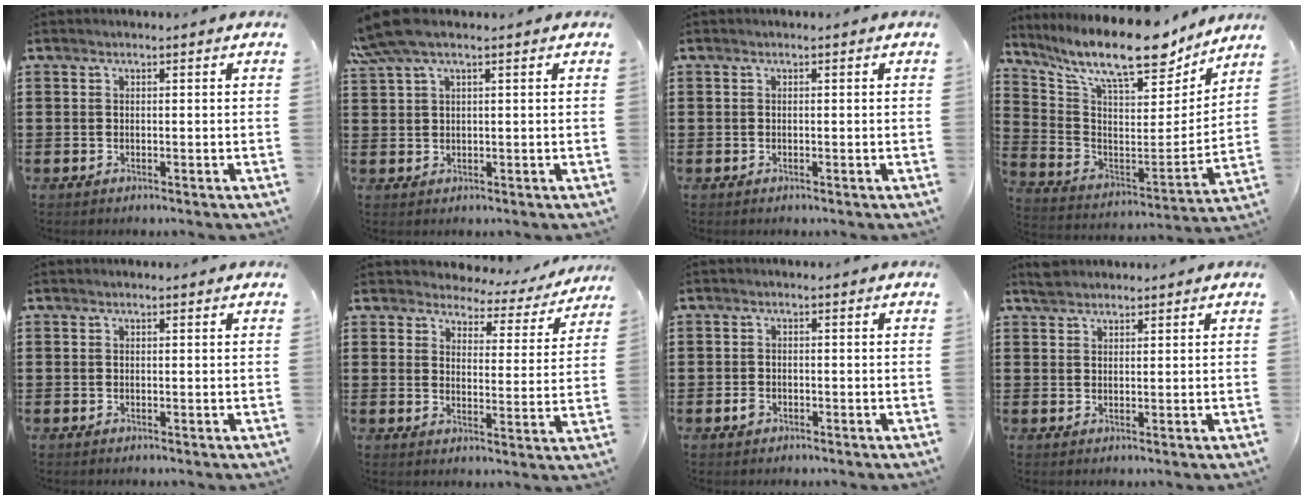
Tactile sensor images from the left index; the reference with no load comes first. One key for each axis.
{"total": 3.7, "fx": 1.2, "fy": 0.6, "fz": 3.4, "tx": -0.081, "ty": -0.004, "tz": 0.017}
{"total": 0.0}
{"total": 13.9, "fx": 11.5, "fy": 2.5, "fz": 7.4, "tx": -0.161, "ty": -0.080, "tz": 0.194}
{"total": 0.0}
{"total": 3.5, "fx": 3.4, "fy": 1.0, "fz": 0.0, "tx": -0.025, "ty": -0.024, "tz": 0.054}
{"total": 1.4, "fx": -0.6, "fy": 1.0, "fz": 0.7, "tx": -0.024, "ty": -0.003, "tz": -0.015}
{"total": 2.1, "fx": 2.0, "fy": 0.6, "fz": 0.3, "tx": -0.011, "ty": 0.003, "tz": 0.040}